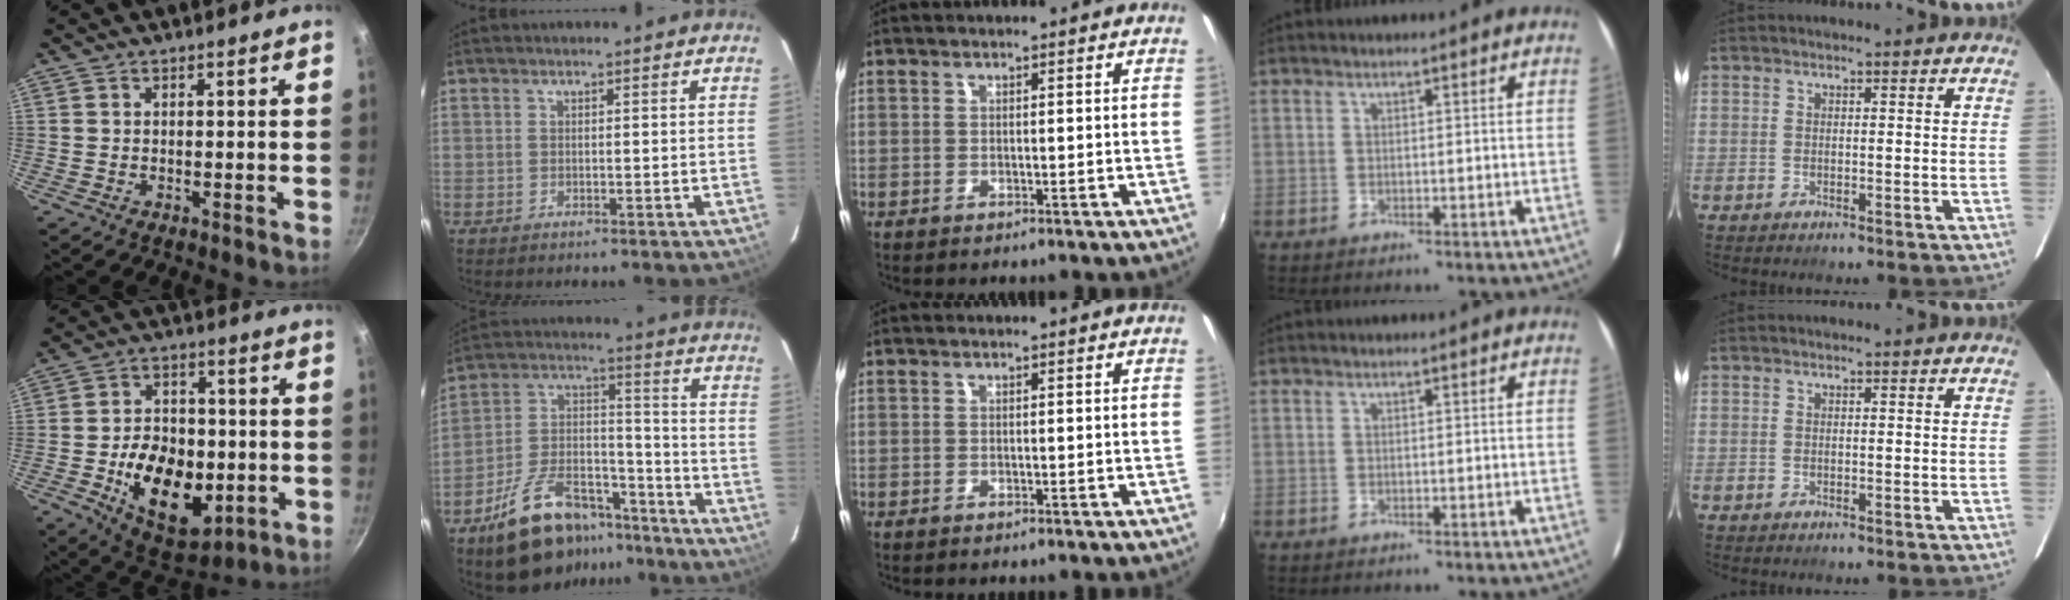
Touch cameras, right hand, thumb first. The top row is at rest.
{"thumb": {"total": 18.4, "force": [-3.8, 12.1, 13.4], "torque": [-0.168, 0.012, -0.048]}, "index": {"total": 19.7, "force": [-14.0, 9.8, 9.8], "torque": [-0.191, 0.040, -0.211]}}